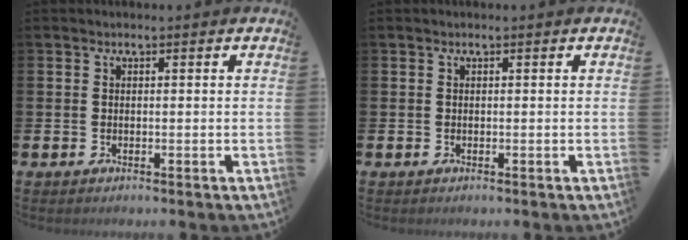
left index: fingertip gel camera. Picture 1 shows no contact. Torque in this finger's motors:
{"motor_torque": [-0.01, 0.01, 0.00, 0.00]}